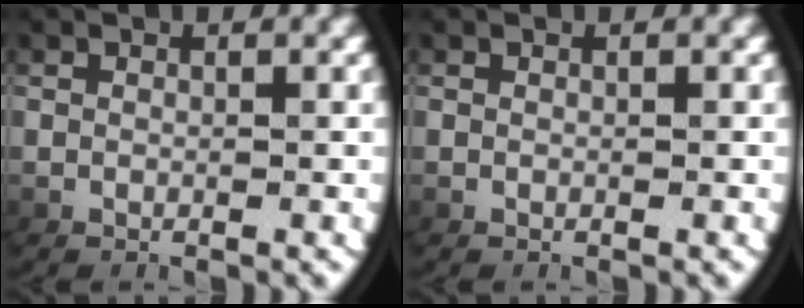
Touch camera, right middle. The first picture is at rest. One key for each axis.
{"total": 0.0}